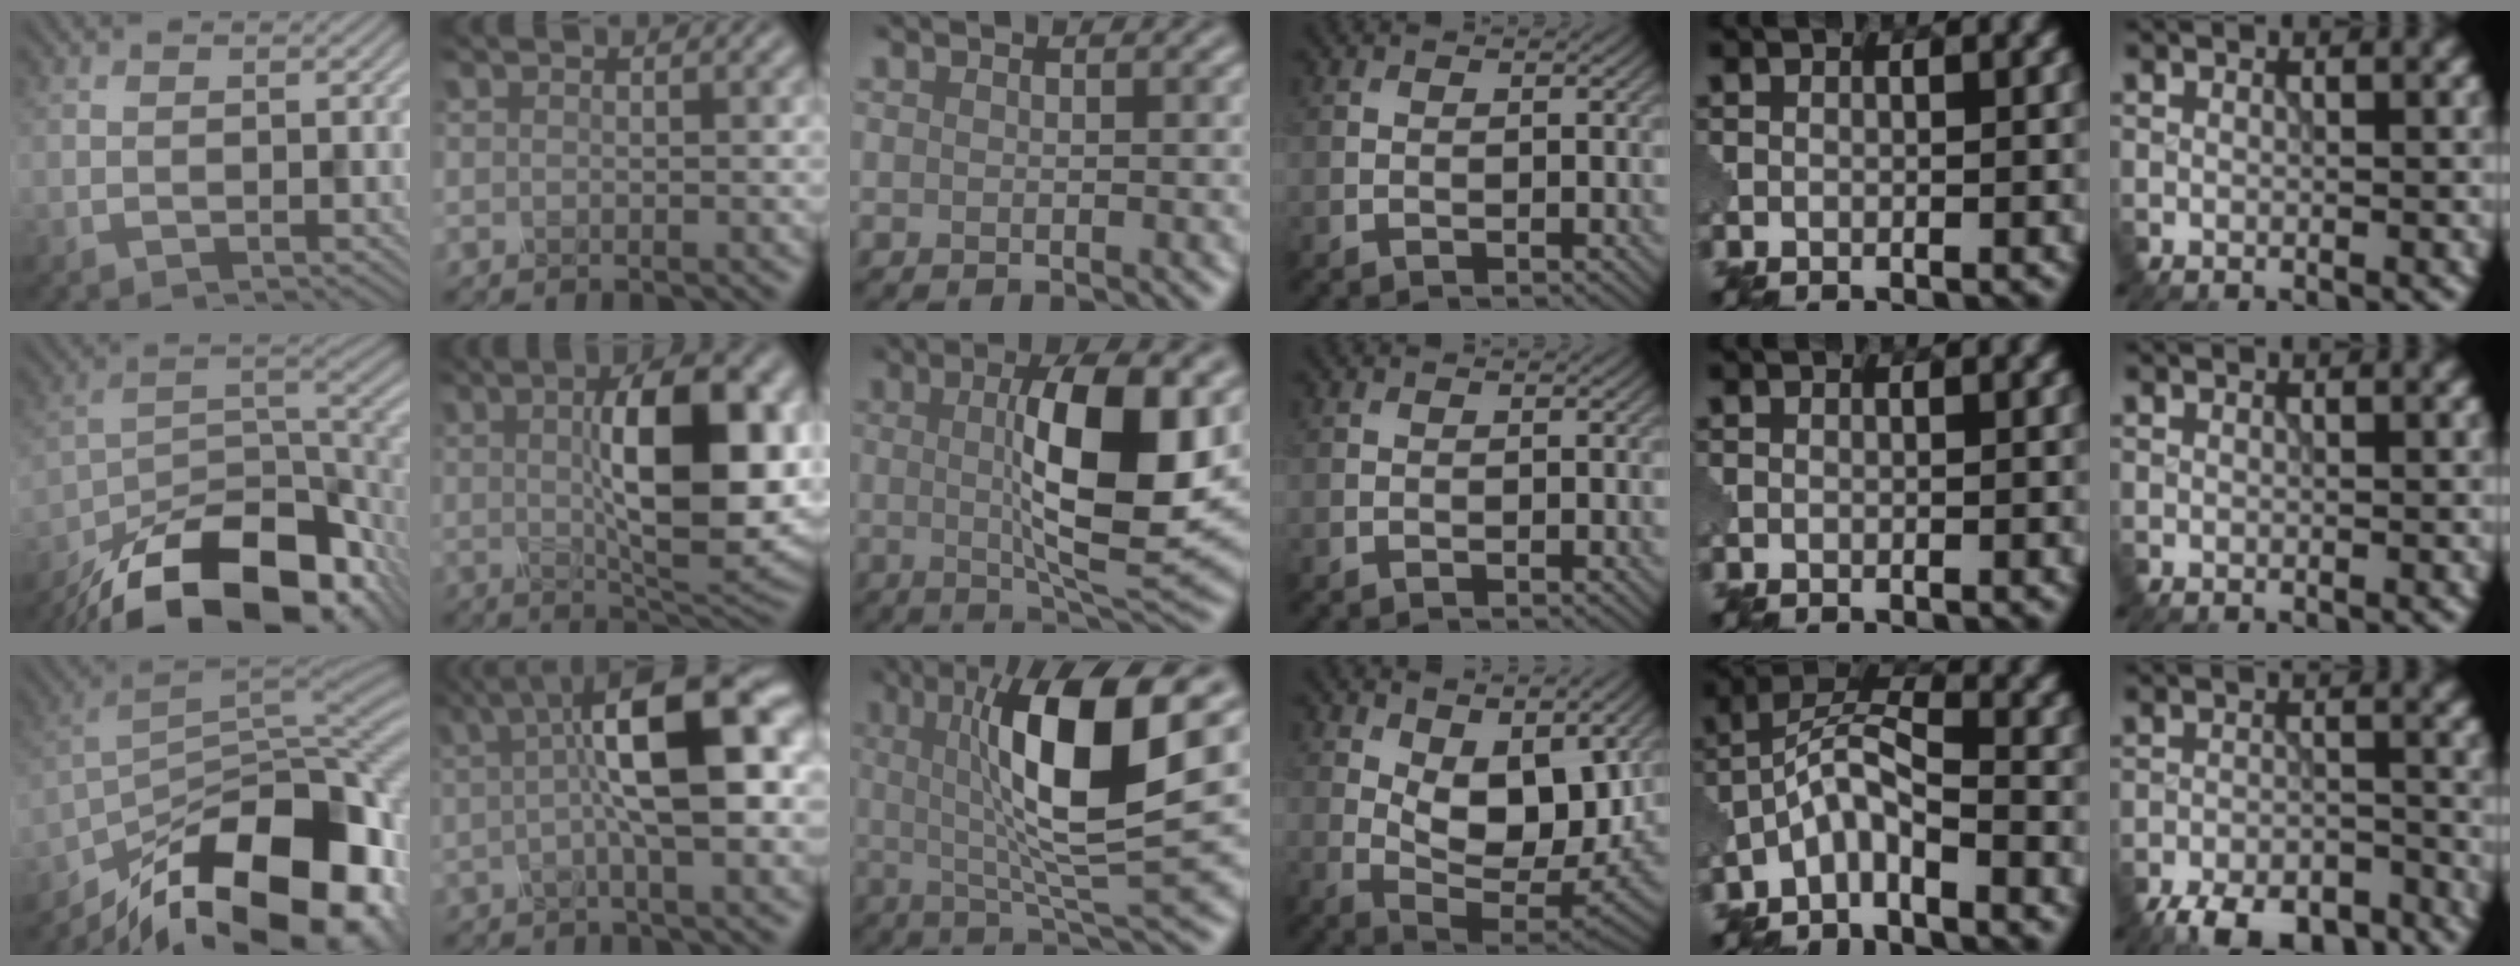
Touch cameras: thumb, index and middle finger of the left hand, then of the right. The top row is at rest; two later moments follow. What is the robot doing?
{"motion": "disassemble", "object": "glue stick"}